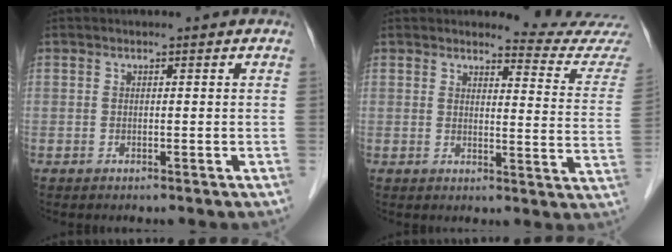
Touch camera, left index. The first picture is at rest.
{"total": 10.1, "force": [10.0, -1.1, 0.1], "torque": [-0.001, -0.102, 0.097]}